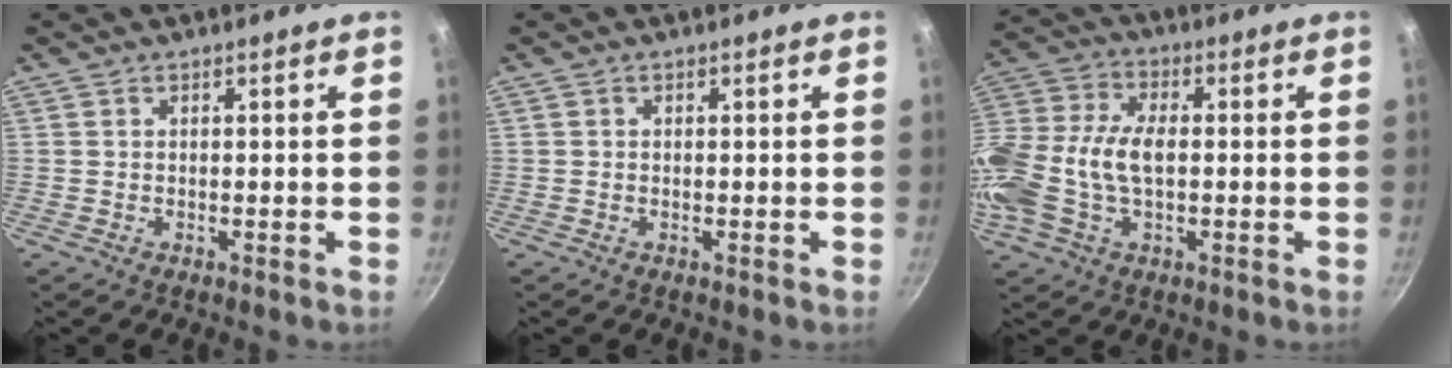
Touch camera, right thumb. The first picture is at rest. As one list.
[{"total": 0.0}, {"total": 17.4, "force": [-1.4, 10.6, 13.7], "torque": [-0.299, 0.023, -0.037]}]